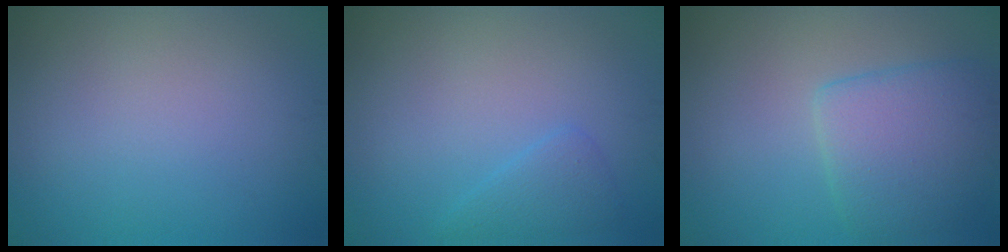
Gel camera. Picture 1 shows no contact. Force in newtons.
{"total": 1.7, "press": 1.7, "slide": 0.0}
{"total": 5.0, "press": 5.0, "slide": 0.3}